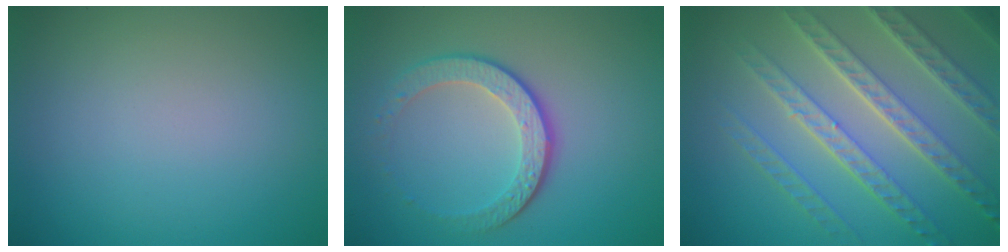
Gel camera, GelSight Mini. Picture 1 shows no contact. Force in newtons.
{"total": 4.2, "press": 3.1, "slide": 2.8}
{"total": 7.6, "press": 5.5, "slide": 5.2}